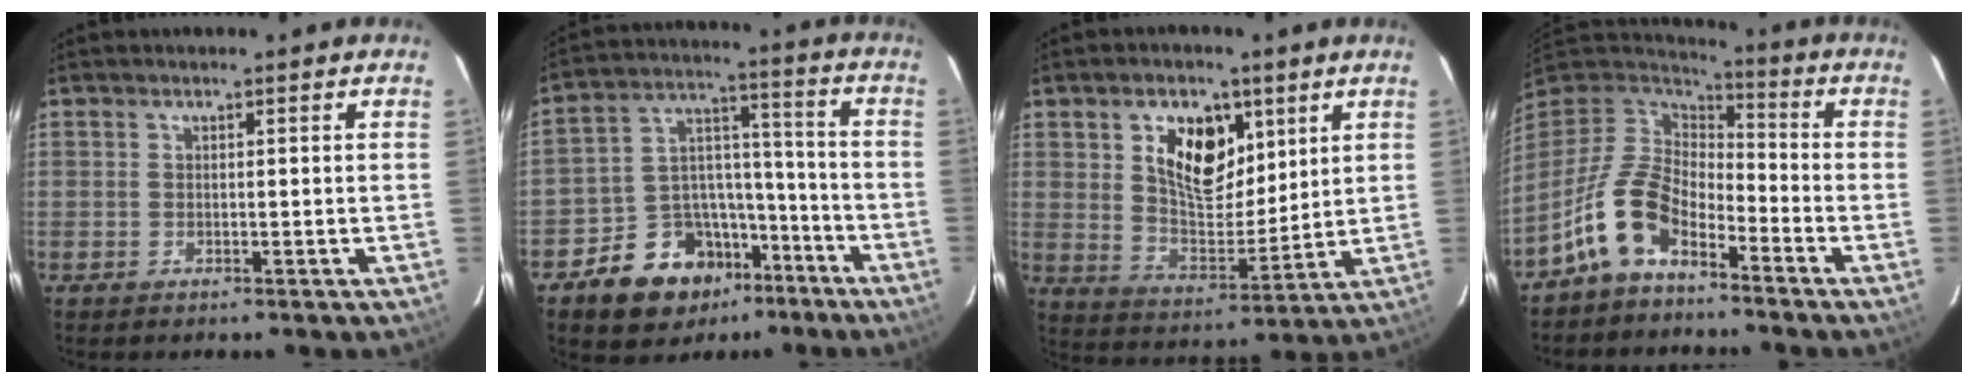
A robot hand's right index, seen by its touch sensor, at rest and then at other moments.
{"total": 14.5, "force": [-9.3, 9.9, 5.1], "torque": [-0.106, 0.055, -0.136]}
{"total": 12.1, "force": [5.1, 7.0, 8.4], "torque": [-0.143, 0.003, 0.094]}
{"total": 12.3, "force": [-7.3, 6.4, 7.6], "torque": [-0.157, 0.013, -0.148]}